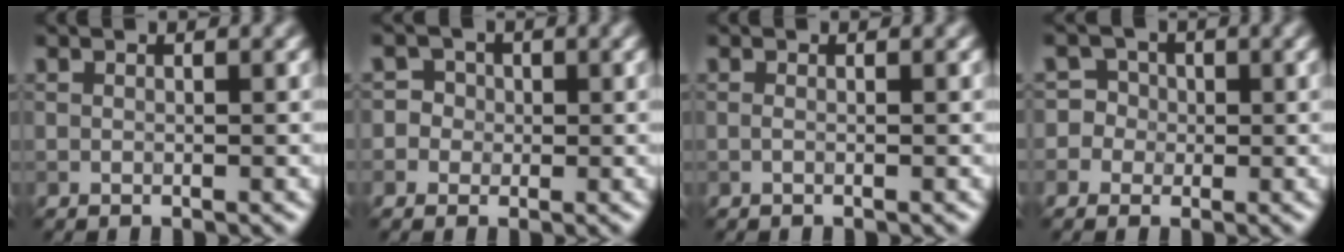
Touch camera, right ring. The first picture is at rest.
{"total": 3.4, "force": [0.2, 3.3, 0.8], "torque": [0.014, 0.026, -0.013]}
{"total": 0.5, "force": [-0.1, 0.1, 0.5], "torque": [-0.009, -0.002, -0.003]}
{"total": 4.4, "force": [-0.4, 4.3, 0.8], "torque": [0.012, 0.026, -0.025]}